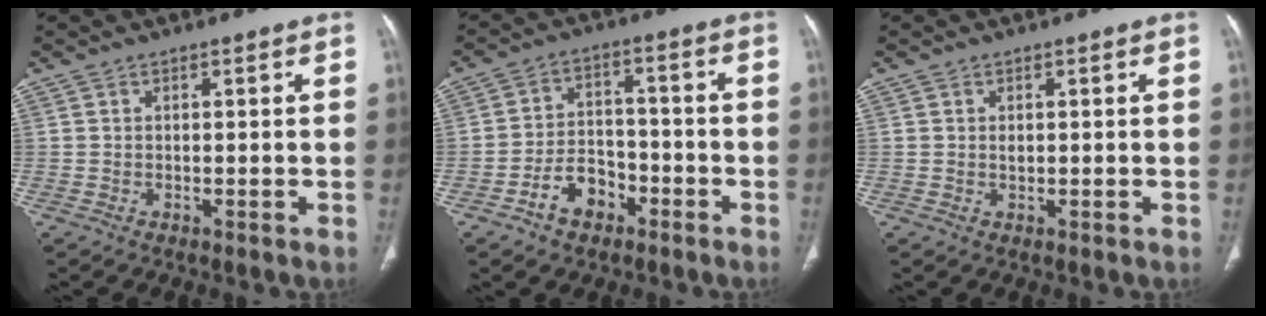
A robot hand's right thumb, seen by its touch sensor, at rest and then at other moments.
{"total": 7.7, "force": [-4.2, 5.2, 3.9], "torque": [-0.047, 0.040, -0.072]}
{"total": 0.8, "force": [0.2, 0.5, 0.6], "torque": [-0.008, 0.001, 0.004]}